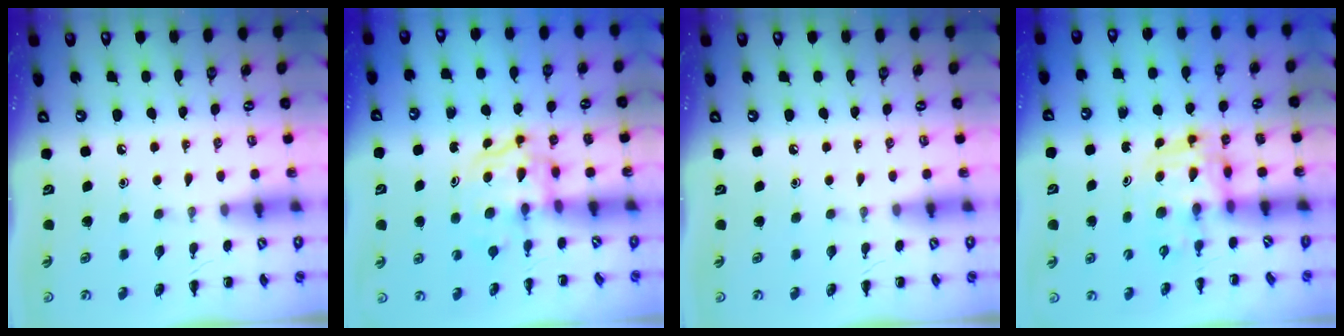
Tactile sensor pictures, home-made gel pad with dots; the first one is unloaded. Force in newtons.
{"total": 3.5, "press": 3.5, "slide": 0.4}
{"total": 0.0}
{"total": 3.7, "press": 3.7, "slide": 0.6}